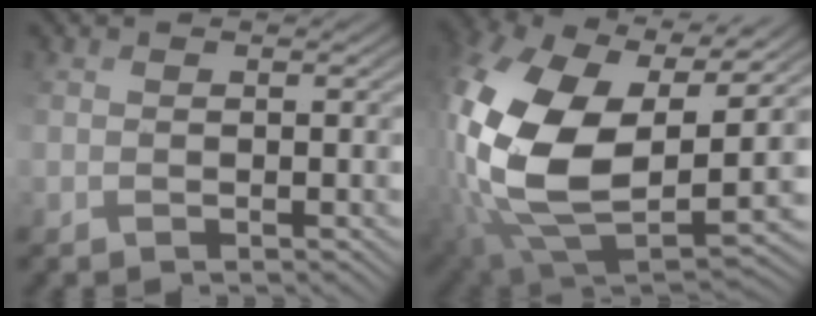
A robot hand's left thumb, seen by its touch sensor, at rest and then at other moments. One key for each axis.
{"total": 19.1, "fx": 2.9, "fy": 11.4, "fz": 15.0, "tx": -0.372, "ty": -0.025, "tz": 0.076}